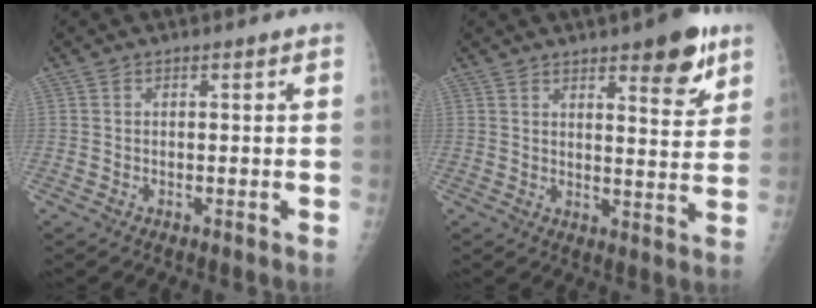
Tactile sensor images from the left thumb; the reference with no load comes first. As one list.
[{"total": 9.8, "force": [5.9, 3.1, 7.1], "torque": [-0.067, -0.033, 0.078]}]